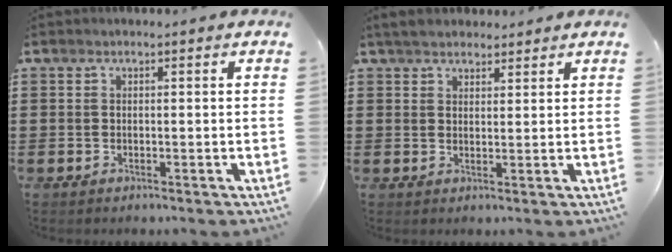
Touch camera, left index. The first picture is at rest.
{"total": 3.1, "force": [2.8, 1.2, 0.8], "torque": [-0.024, 0.002, 0.053]}